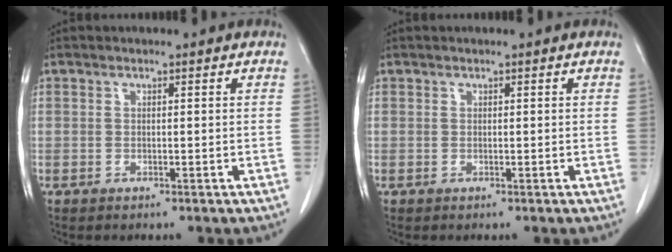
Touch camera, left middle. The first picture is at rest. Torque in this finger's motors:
{"motor_torque": [0.00, -0.02, 0.00, -0.01]}